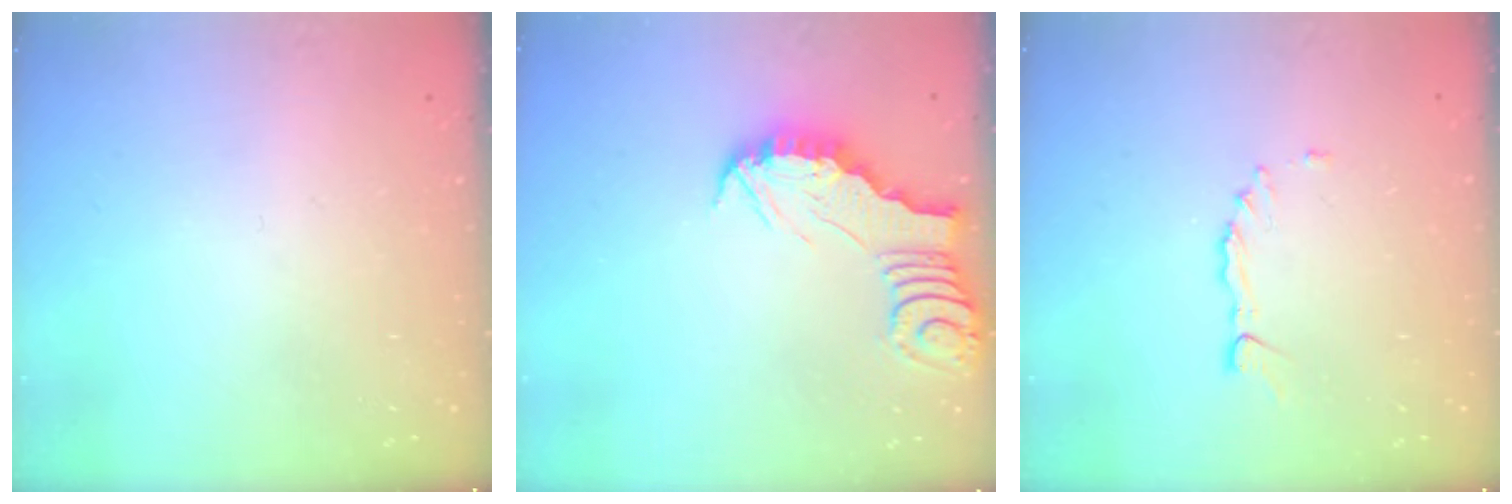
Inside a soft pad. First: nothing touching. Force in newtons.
{"total": 2.6, "press": 2.6, "slide": 0.2}
{"total": 2.3, "press": 2.3, "slide": 0.2}